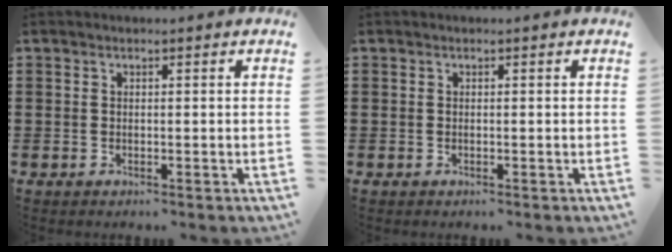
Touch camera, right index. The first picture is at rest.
{"total": 0.0}